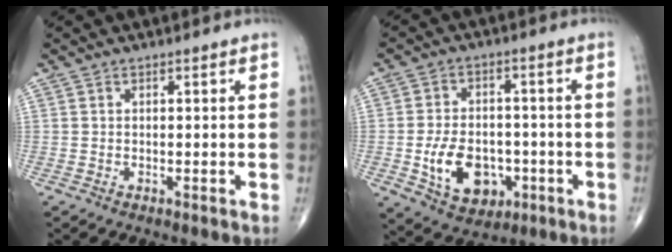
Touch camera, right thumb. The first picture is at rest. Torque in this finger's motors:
{"motor_torque": [-0.30, 0.80, 0.99, -0.20, 0.06]}